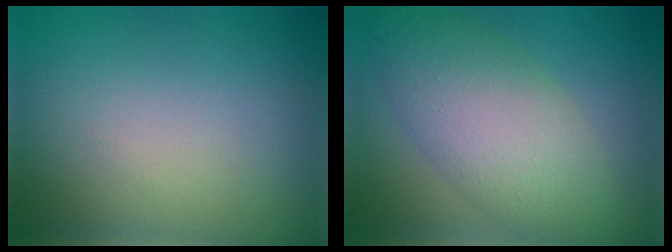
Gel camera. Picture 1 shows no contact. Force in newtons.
{"total": 7.8, "press": 7.8, "slide": 0.4}